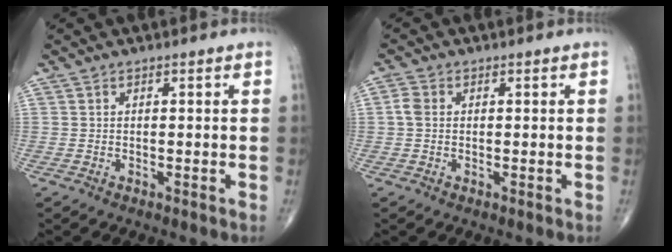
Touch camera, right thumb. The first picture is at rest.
{"total": 2.2, "force": [0.1, 1.7, 1.4], "torque": [-0.029, 0.007, -0.001]}